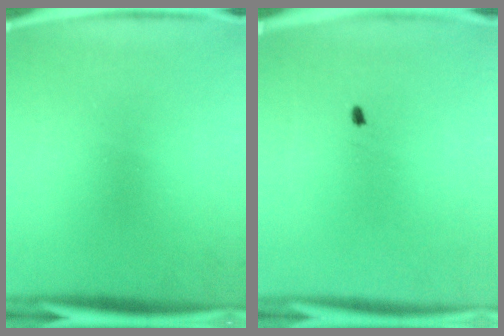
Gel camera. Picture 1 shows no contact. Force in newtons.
{"total": 0.5}